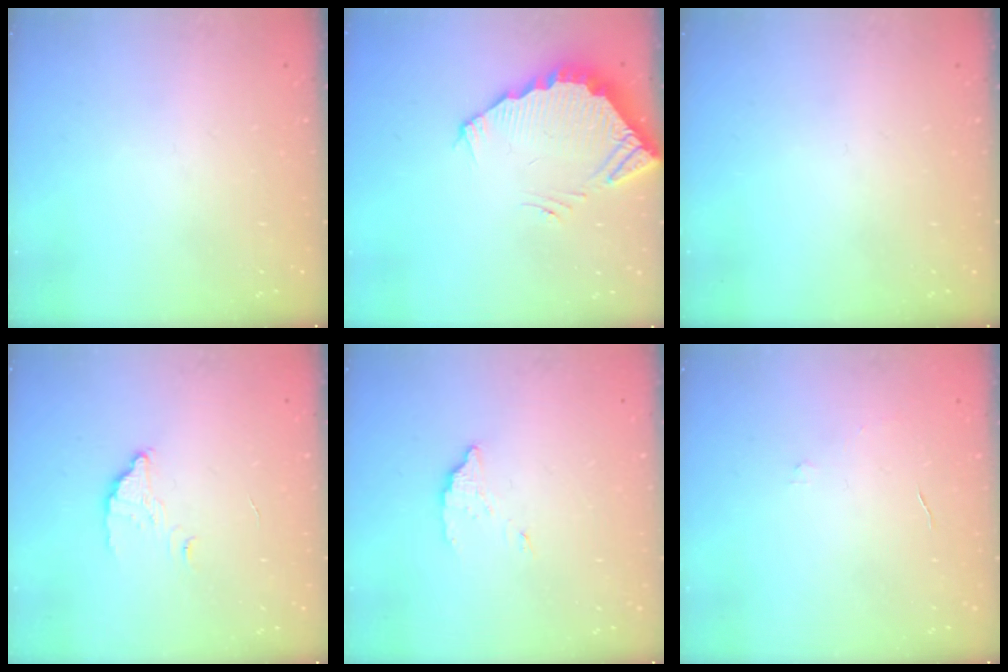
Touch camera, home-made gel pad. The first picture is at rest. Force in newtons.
{"total": 3.8, "press": 3.8, "slide": 0.3}
{"total": 0.0}
{"total": 2.6, "press": 2.6, "slide": 0.1}
{"total": 2.8, "press": 2.8, "slide": 0.2}
{"total": 2.9, "press": 2.9, "slide": 0.2}